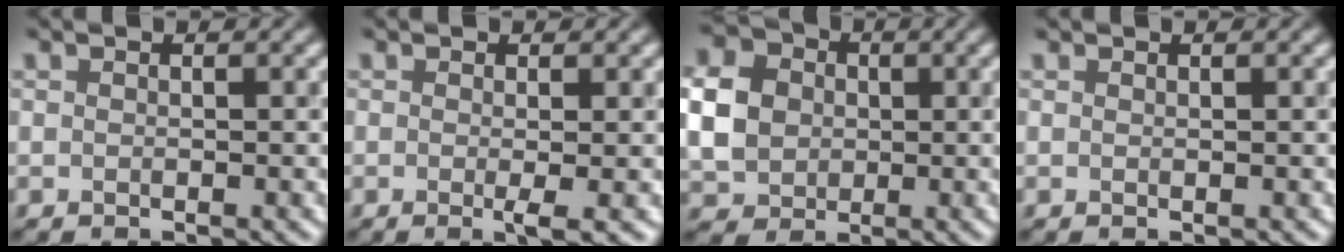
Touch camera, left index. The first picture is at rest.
{"total": 1.7, "force": [-0.2, 0.2, 1.7], "torque": [-0.028, -0.007, -0.005]}
{"total": 6.0, "force": [0.2, 5.2, 3.1], "torque": [-0.080, 0.010, 0.003]}
{"total": 0.0}